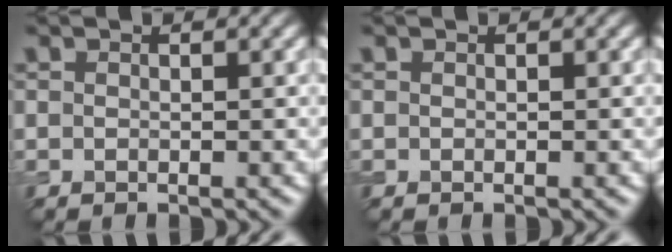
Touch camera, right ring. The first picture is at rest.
{"total": 0.0}